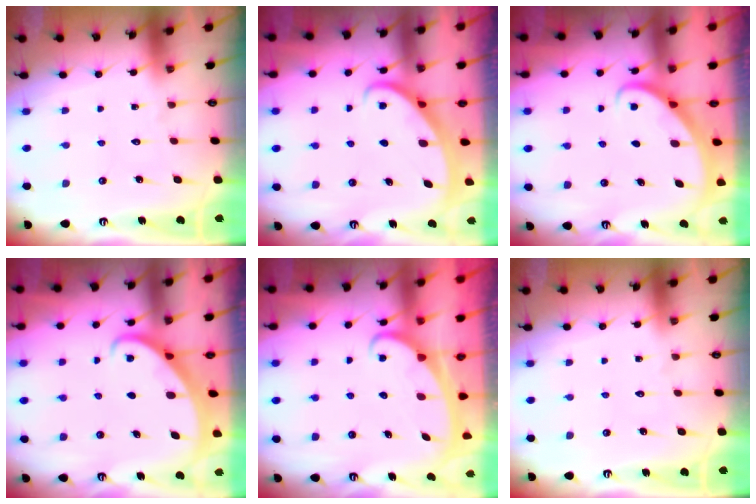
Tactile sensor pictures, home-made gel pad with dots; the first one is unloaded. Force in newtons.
{"total": 4.0, "press": 4.0, "slide": 0.3}
{"total": 2.9, "press": 2.9, "slide": 0.2}
{"total": 2.2, "press": 2.2, "slide": 0.3}
{"total": 2.3, "press": 2.3, "slide": 0.3}
{"total": 0.0}